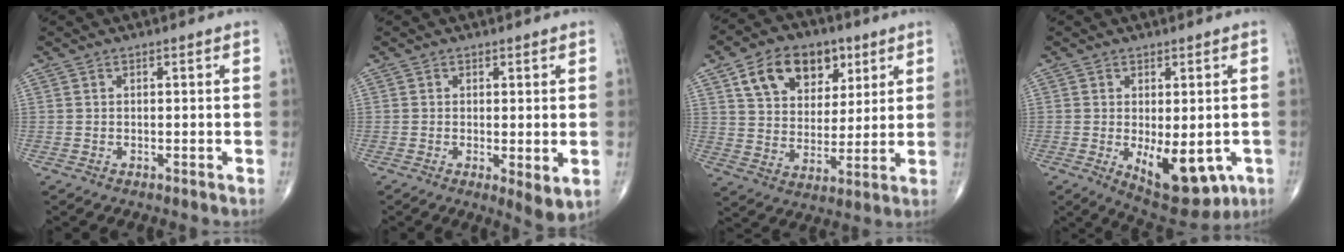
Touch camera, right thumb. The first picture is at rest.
{"total": 4.3, "force": [-0.5, 1.4, 4.0], "torque": [-0.063, -0.017, -0.009]}
{"total": 15.1, "force": [7.0, 10.3, 8.5], "torque": [-0.102, -0.016, 0.124]}
{"total": 12.0, "force": [-3.3, 6.0, 9.9], "torque": [-0.114, -0.011, -0.031]}